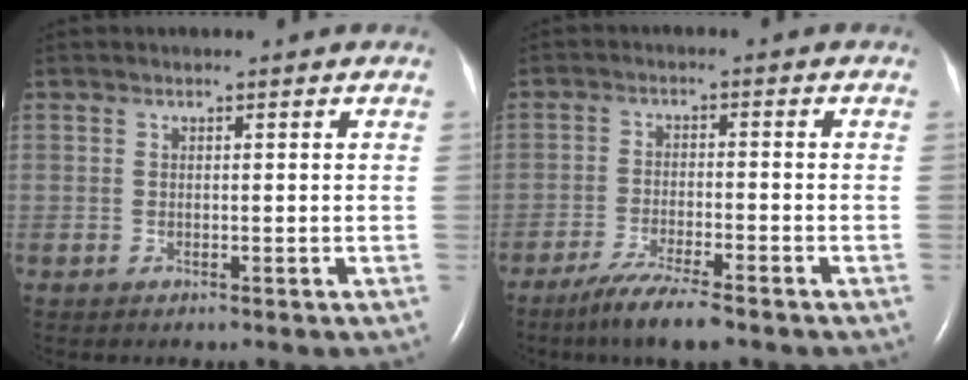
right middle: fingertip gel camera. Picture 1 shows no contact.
{"total": 7.0, "force": [-5.2, 0.5, 4.6], "torque": [-0.091, -0.018, -0.091]}